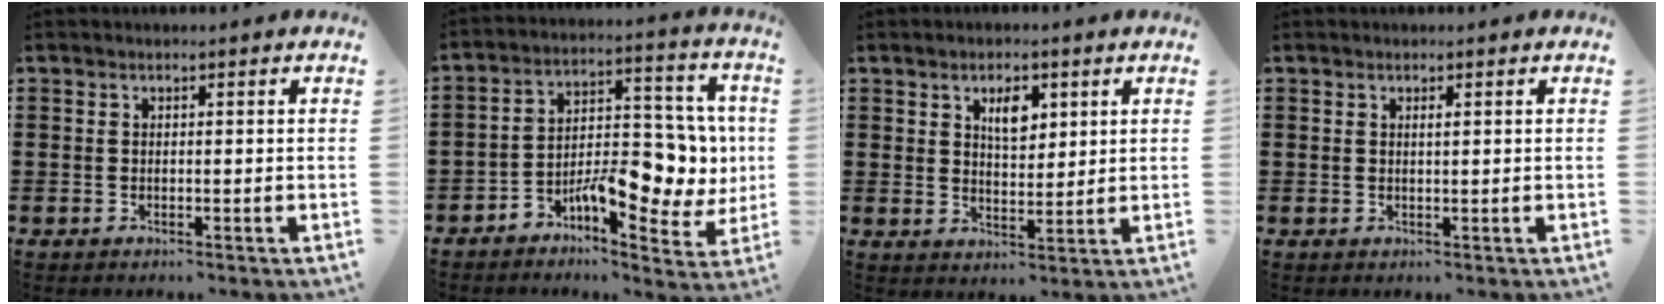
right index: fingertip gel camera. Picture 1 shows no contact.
{"total": 10.1, "force": [-2.9, 5.3, 8.2], "torque": [-0.115, 0.011, -0.047]}
{"total": 4.3, "force": [2.0, 2.3, 3.1], "torque": [-0.053, 0.004, 0.031]}
{"total": 0.7, "force": [0.2, 0.1, 0.6], "torque": [-0.012, 0.000, 0.004]}